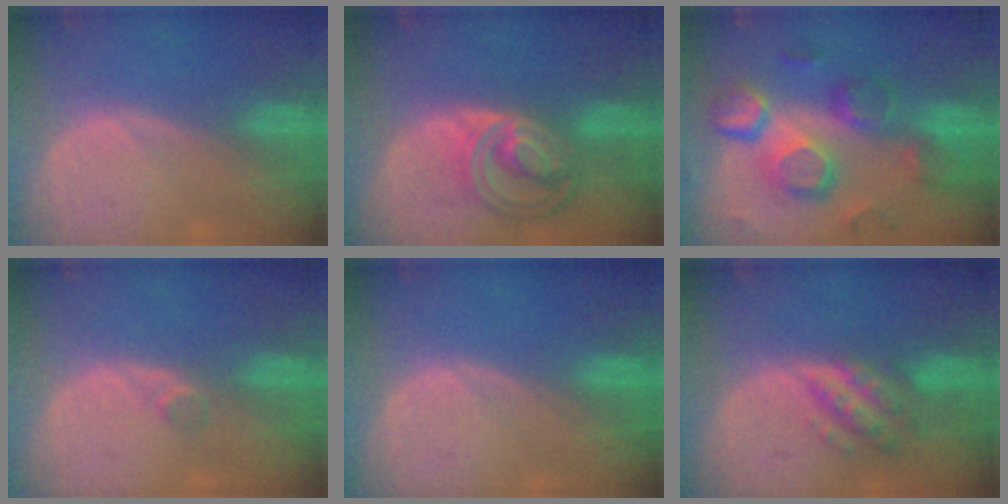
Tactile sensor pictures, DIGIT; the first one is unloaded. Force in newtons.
{"total": 8.6, "press": 7.4, "slide": 4.4}
{"total": 12.4, "press": 10.8, "slide": 6.1}
{"total": 1.3, "press": 1.1, "slide": 0.7}
{"total": 0.0}
{"total": 6.3, "press": 5.7, "slide": 2.8}